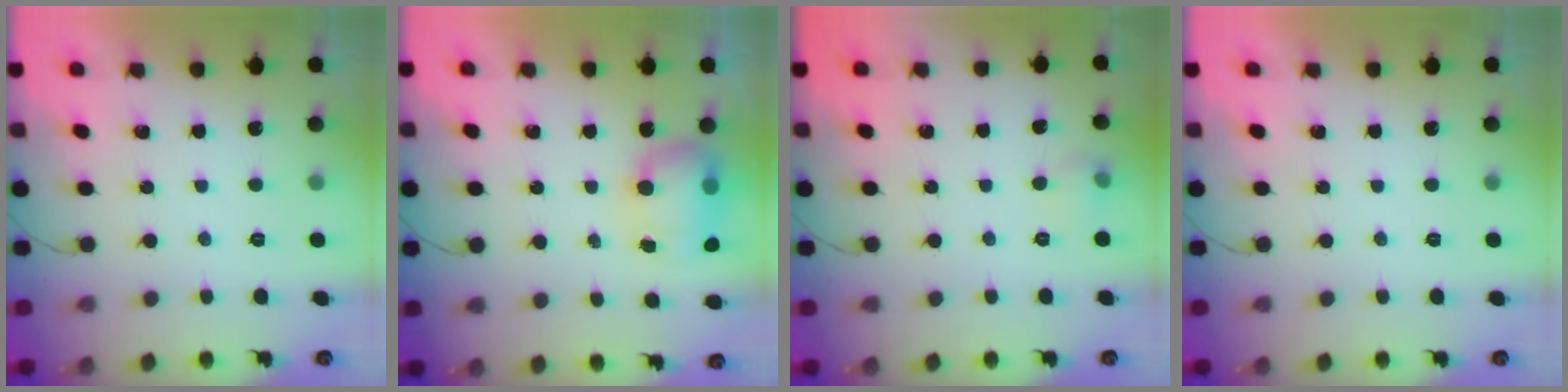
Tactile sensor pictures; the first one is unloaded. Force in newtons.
{"total": 7.8, "press": 7.7, "slide": 1.1}
{"total": 4.6, "press": 4.3, "slide": 1.7}
{"total": 0.0}